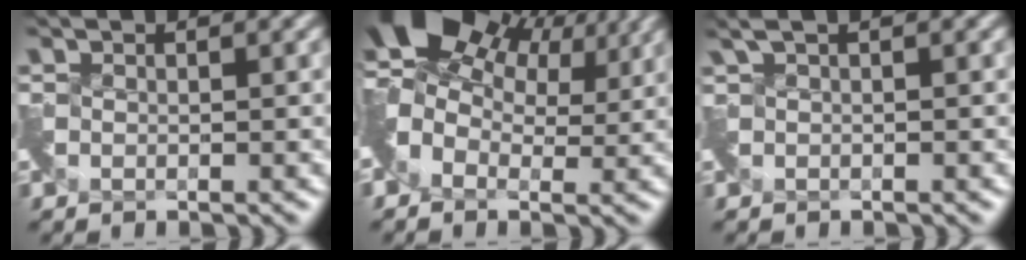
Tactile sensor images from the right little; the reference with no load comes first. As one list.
[{"total": 8.9, "force": [4.2, 5.6, 5.5], "torque": [-0.100, 0.018, 0.072]}, {"total": 0.7, "force": [0.3, 0.2, 0.6], "torque": [-0.016, -0.006, 0.005]}]